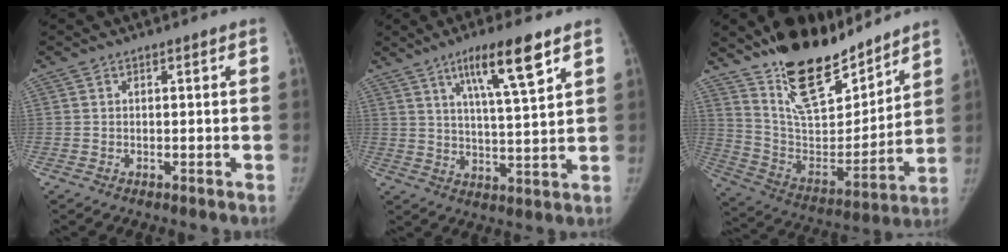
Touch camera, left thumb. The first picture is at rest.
{"total": 11.5, "force": [6.4, 1.5, 9.4], "torque": [-0.154, -0.029, 0.108]}
{"total": 23.5, "force": [17.7, 9.4, 12.2], "torque": [-0.158, -0.104, 0.303]}